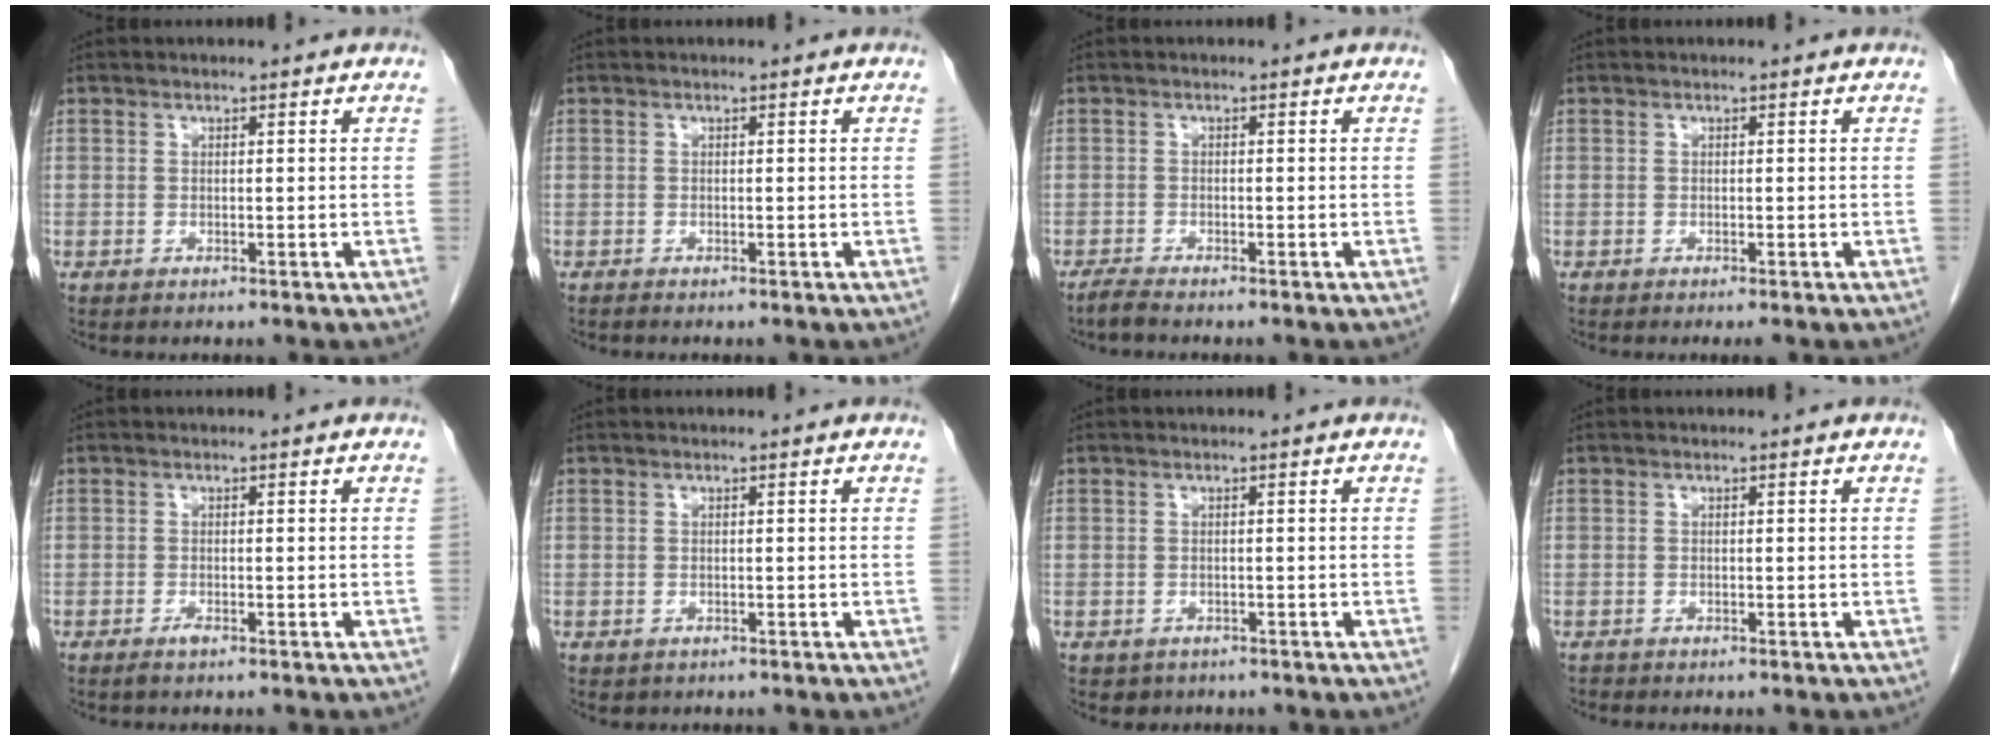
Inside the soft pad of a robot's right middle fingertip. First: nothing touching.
{"total": 0.0}
{"total": 1.4, "force": [-1.3, -0.2, 0.6], "torque": [-0.025, -0.006, -0.029]}
{"total": 0.7, "force": [-0.5, -0.1, 0.4], "torque": [-0.009, -0.003, -0.008]}
{"total": 0.9, "force": [-0.7, 0.0, 0.6], "torque": [-0.014, -0.001, -0.012]}
{"total": 0.6, "force": [-0.3, 0.5, 0.1], "torque": [-0.009, 0.002, 0.002]}
{"total": 1.5, "force": [-1.0, 1.2, 0.1], "torque": [-0.010, 0.001, -0.009]}
{"total": 0.0}